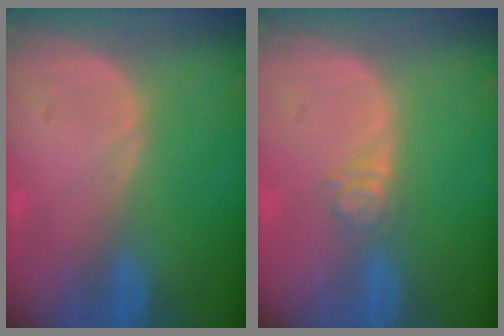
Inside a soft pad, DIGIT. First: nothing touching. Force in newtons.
{"total": 3.0, "press": 2.5, "slide": 1.7}